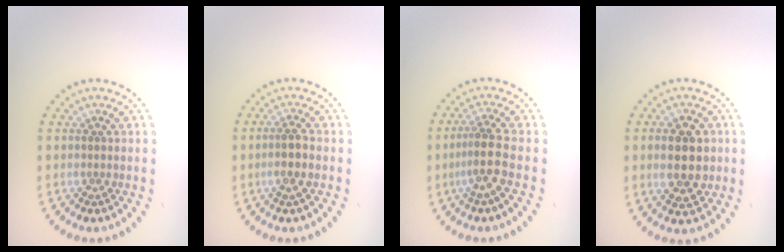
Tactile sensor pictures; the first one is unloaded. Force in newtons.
{"total": 2.5, "press": 2.3, "slide": 1.0}
{"total": 2.8, "press": 2.2, "slide": 1.7}
{"total": 5.2, "press": 5.2, "slide": 0.3}